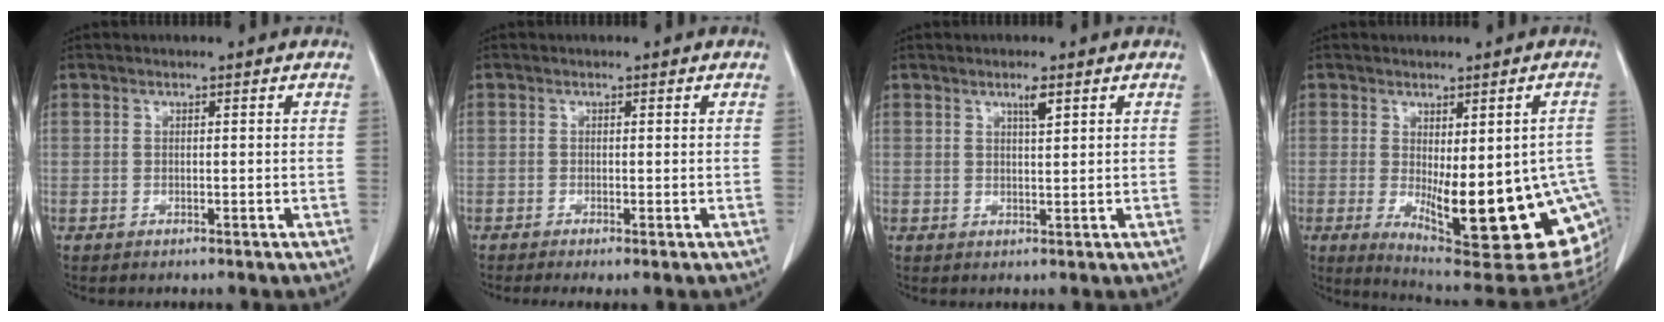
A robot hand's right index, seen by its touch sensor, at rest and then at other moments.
{"total": 1.4, "force": [-0.8, 0.1, 1.2], "torque": [-0.021, -0.005, -0.015]}
{"total": 2.1, "force": [1.2, 0.1, 1.7], "torque": [-0.033, -0.002, 0.021]}
{"total": 21.6, "force": [-5.4, 6.2, 19.9], "torque": [-0.174, -0.014, -0.057]}